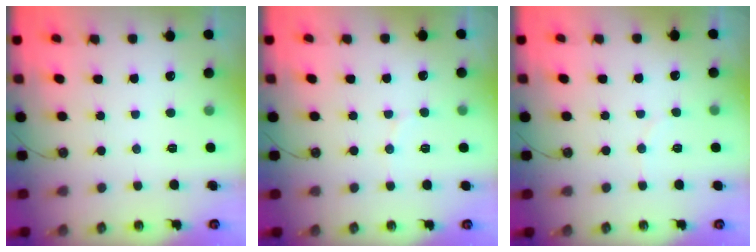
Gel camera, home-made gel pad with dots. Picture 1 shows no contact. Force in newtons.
{"total": 4.4, "press": 4.2, "slide": 1.0}
{"total": 2.7, "press": 2.6, "slide": 0.7}